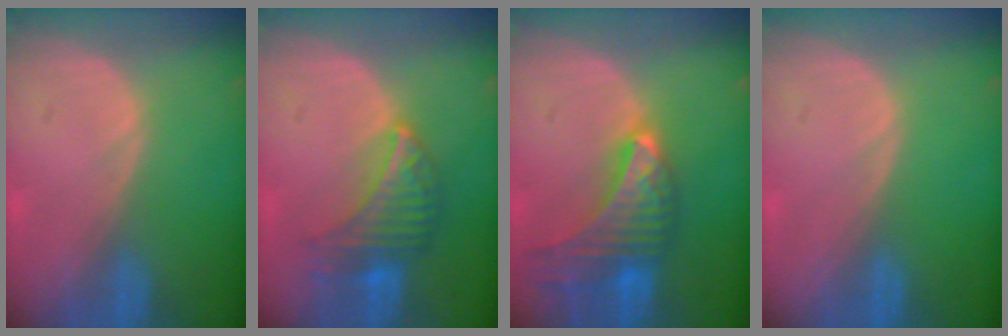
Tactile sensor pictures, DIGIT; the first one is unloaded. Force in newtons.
{"total": 6.9, "press": 6.7, "slide": 1.6}
{"total": 9.8, "press": 8.7, "slide": 4.5}
{"total": 0.0}